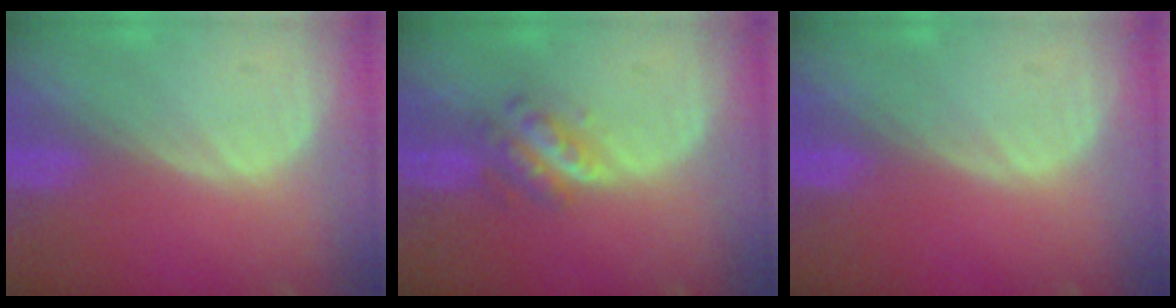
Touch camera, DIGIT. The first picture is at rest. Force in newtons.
{"total": 4.9, "press": 4.5, "slide": 2.1}
{"total": 0.0}